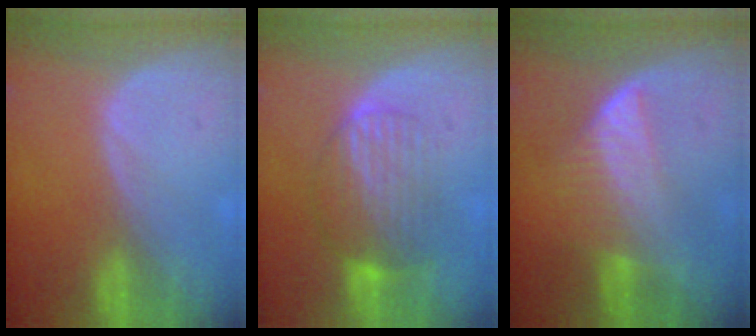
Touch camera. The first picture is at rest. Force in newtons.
{"total": 7.6, "press": 6.9, "slide": 3.2}
{"total": 6.9, "press": 6.1, "slide": 3.2}